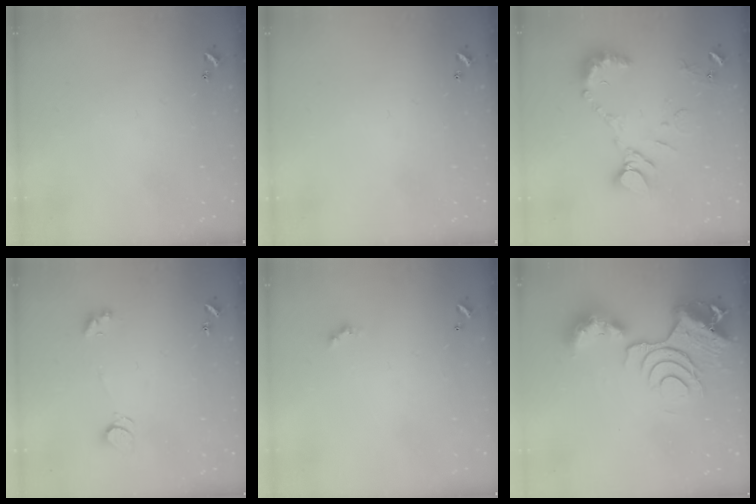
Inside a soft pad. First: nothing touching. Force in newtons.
{"total": 0.0}
{"total": 11.1, "press": 11.0, "slide": 1.3}
{"total": 2.2, "press": 2.2, "slide": 0.4}
{"total": 0.0}
{"total": 14.3, "press": 14.2, "slide": 1.1}